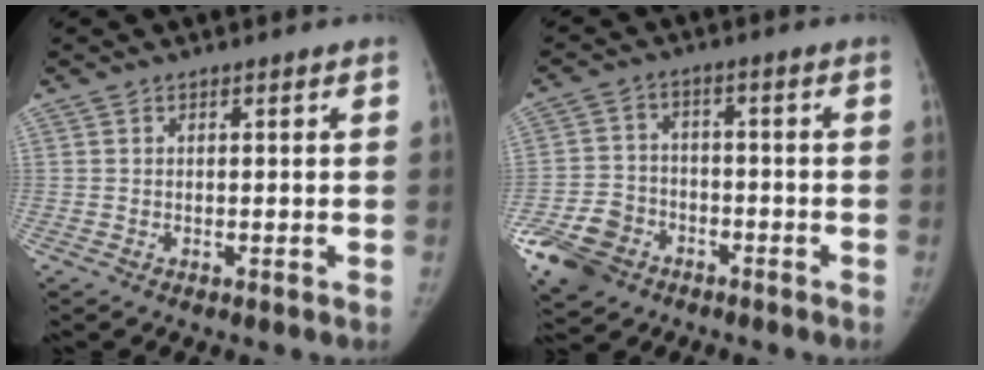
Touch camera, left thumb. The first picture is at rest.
{"total": 10.8, "force": [-5.7, 8.1, 4.2], "torque": [-0.080, 0.027, -0.100]}